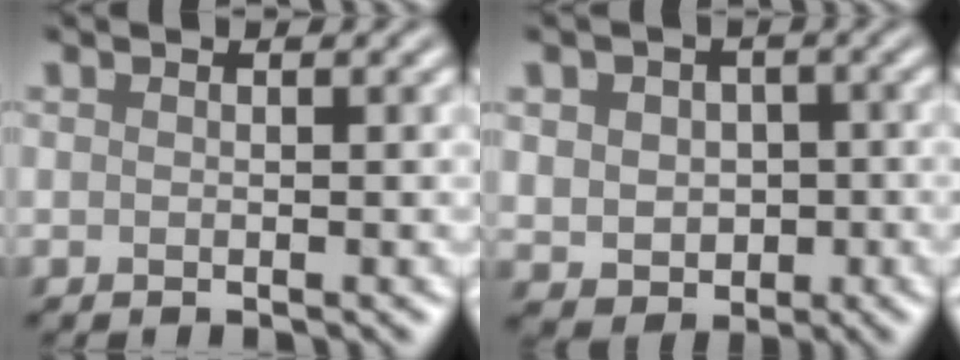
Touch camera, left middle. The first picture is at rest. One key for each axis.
{"total": 5.1, "fx": 0.3, "fy": 4.3, "fz": 2.7, "tx": -0.046, "ty": 0.011, "tz": -0.004}